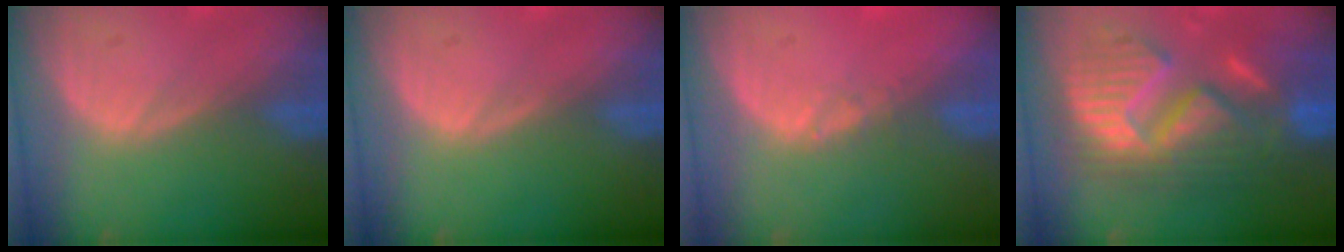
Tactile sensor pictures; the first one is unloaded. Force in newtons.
{"total": 0.0}
{"total": 0.9, "press": 0.8, "slide": 0.5}
{"total": 12.9, "press": 12.8, "slide": 1.4}